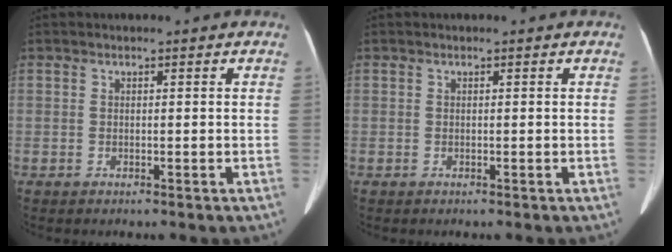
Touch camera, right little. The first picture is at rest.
{"total": 0.0}